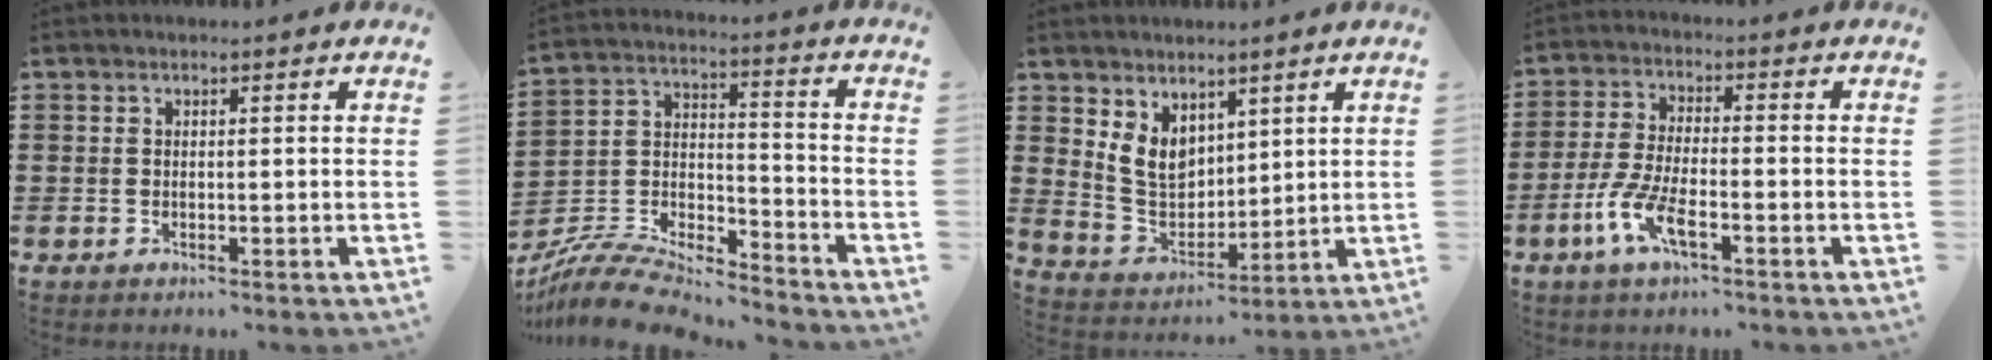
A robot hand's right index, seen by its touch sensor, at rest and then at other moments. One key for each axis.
{"total": 9.1, "fx": -8.7, "fy": 1.6, "fz": 2.2, "tx": -0.051, "ty": 0.009, "tz": -0.176}
{"total": 6.8, "fx": 3.7, "fy": 5.0, "fz": 2.9, "tx": -0.085, "ty": -0.003, "tz": 0.071}
{"total": 6.7, "fx": -3.4, "fy": 1.6, "fz": 5.5, "tx": -0.138, "ty": -0.015, "tz": -0.070}